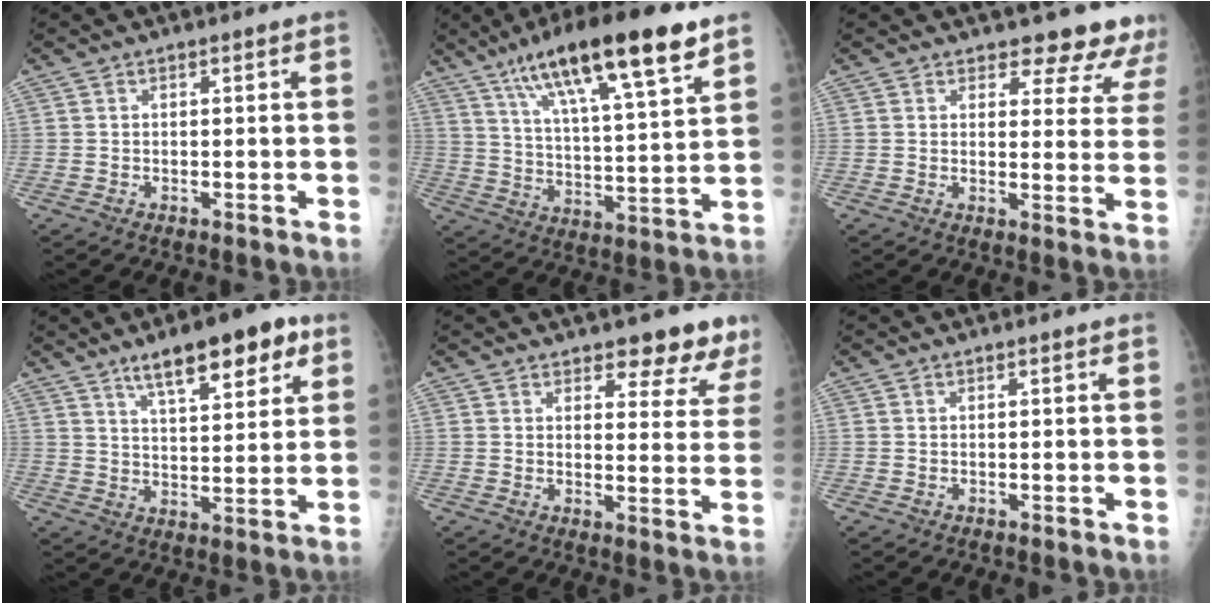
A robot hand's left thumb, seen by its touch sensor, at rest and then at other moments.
{"total": 20.6, "force": [12.5, 4.2, 15.8], "torque": [-0.251, -0.033, 0.211]}
{"total": 9.9, "force": [9.1, 3.5, 1.4], "torque": [0.029, -0.060, 0.081]}
{"total": 13.3, "force": [7.9, 4.6, 9.7], "torque": [-0.116, -0.029, 0.121]}
{"total": 9.4, "force": [7.7, 3.5, 4.2], "torque": [-0.012, -0.046, 0.080]}
{"total": 0.0}